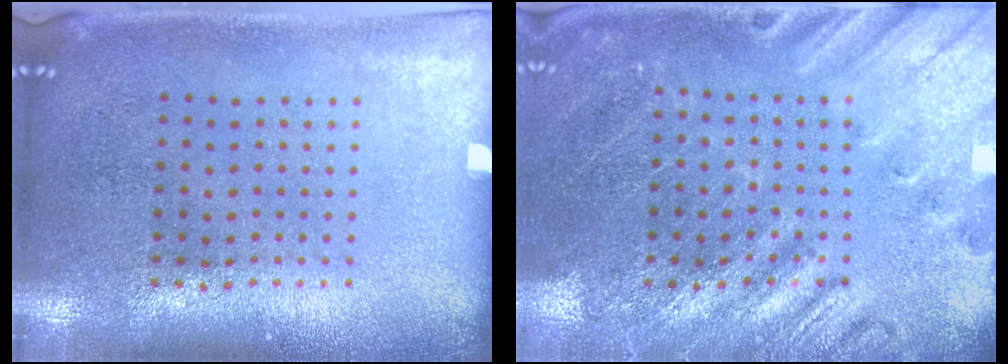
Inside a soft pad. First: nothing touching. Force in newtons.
{"total": 2.4, "press": 2.4, "slide": 0.5}